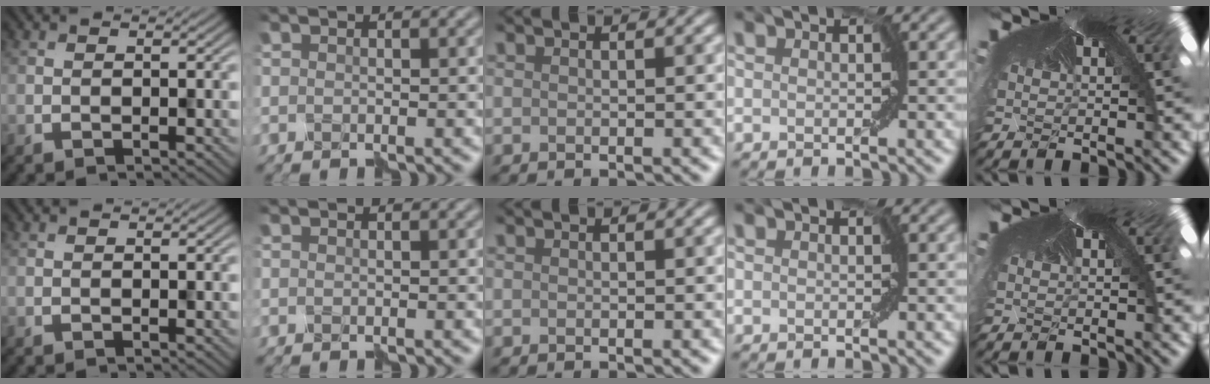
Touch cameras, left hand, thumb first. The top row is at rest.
{}